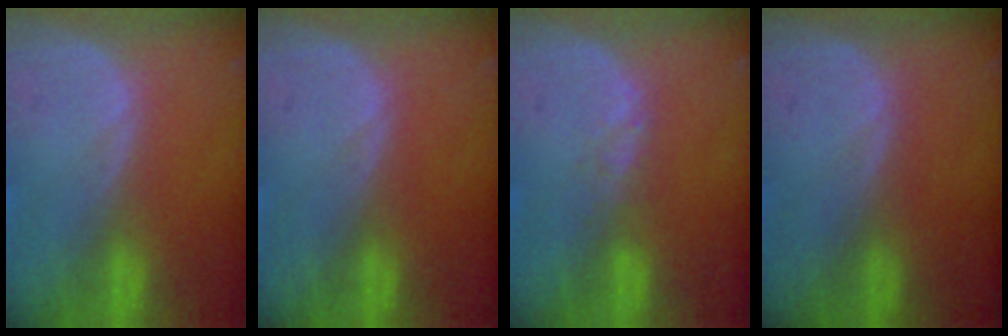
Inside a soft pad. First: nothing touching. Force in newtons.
{"total": 0.0}
{"total": 1.0, "press": 1.0, "slide": 0.2}
{"total": 0.0}